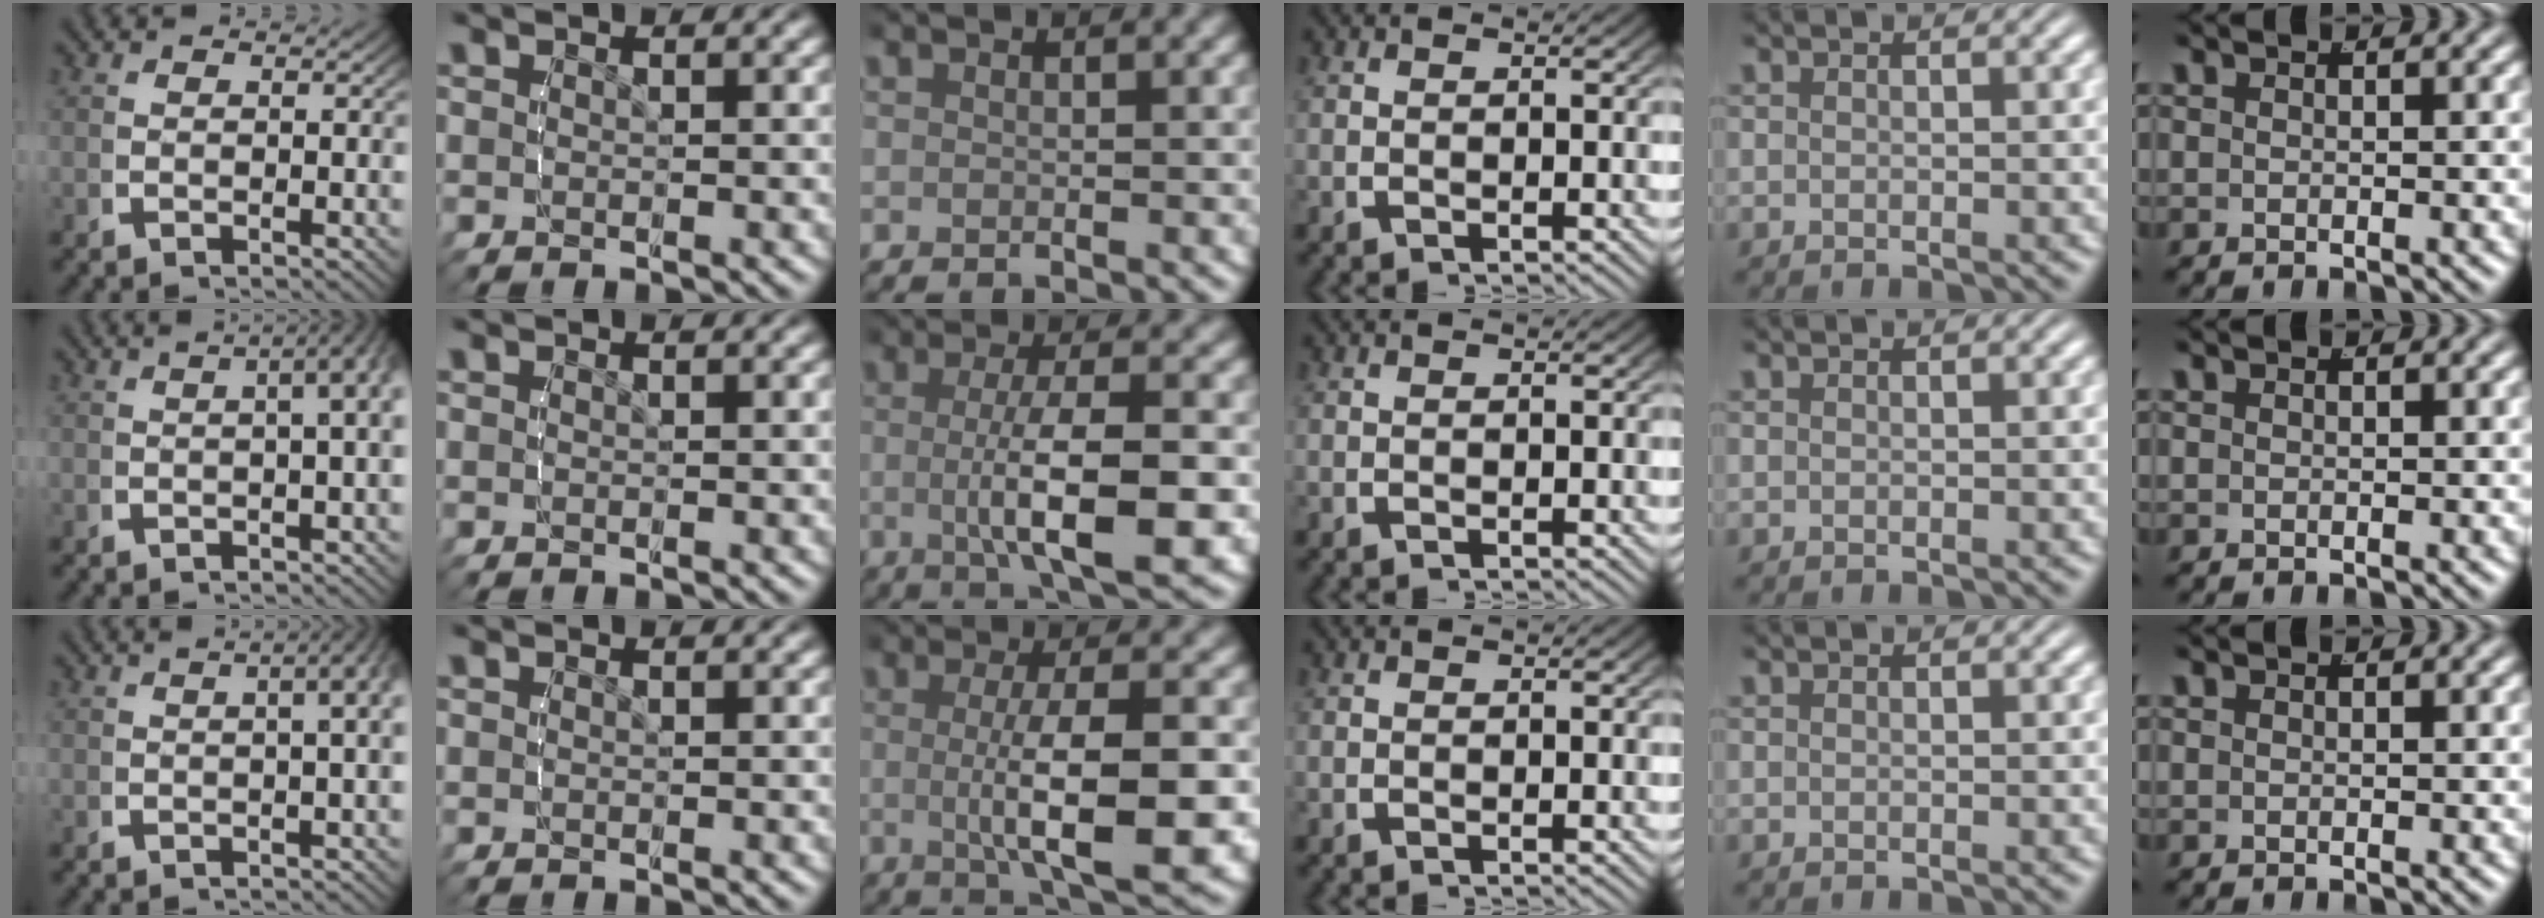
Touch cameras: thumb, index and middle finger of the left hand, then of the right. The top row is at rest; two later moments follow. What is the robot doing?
{"motion": "lift_and_place", "object": "cubes"}